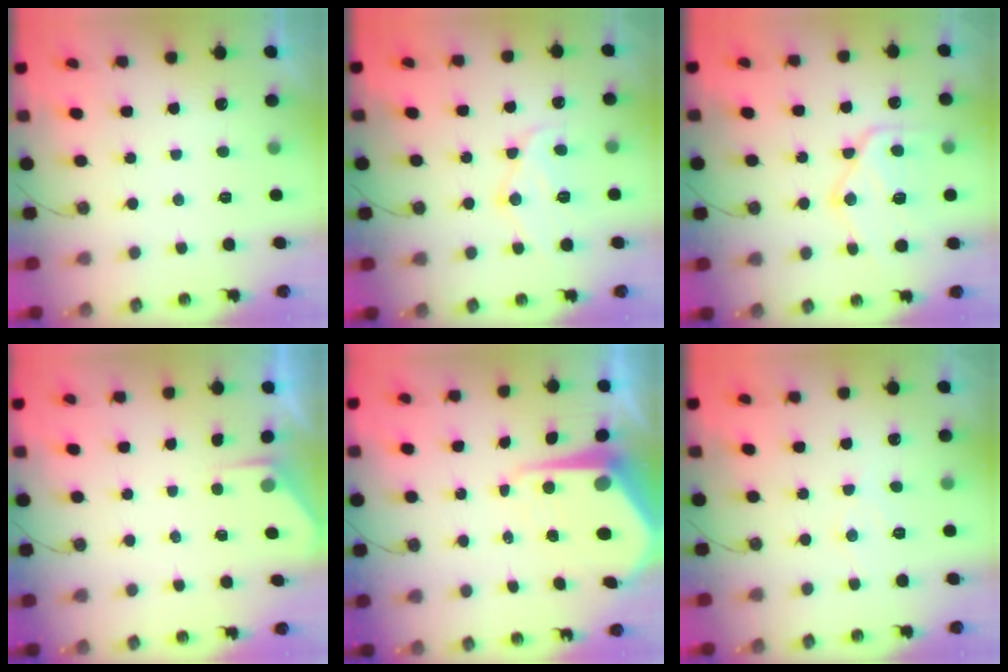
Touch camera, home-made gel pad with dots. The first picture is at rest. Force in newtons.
{"total": 12.0, "press": 11.9, "slide": 1.3}
{"total": 15.7, "press": 15.6, "slide": 1.2}
{"total": 1.6, "press": 1.6, "slide": 0.3}
{"total": 10.2, "press": 10.2, "slide": 1.0}
{"total": 6.1, "press": 6.1, "slide": 0.5}